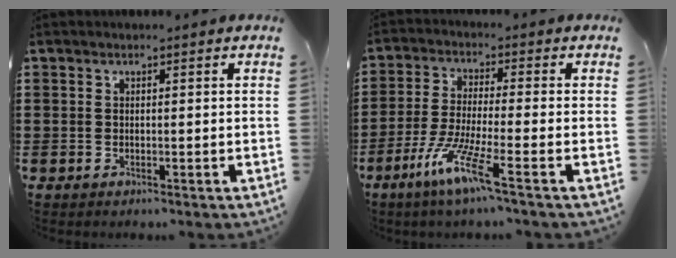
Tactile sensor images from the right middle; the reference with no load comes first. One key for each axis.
{"total": 7.8, "fx": -4.9, "fy": 0.0, "fz": 6.0, "tx": -0.129, "ty": -0.014, "tz": -0.096}